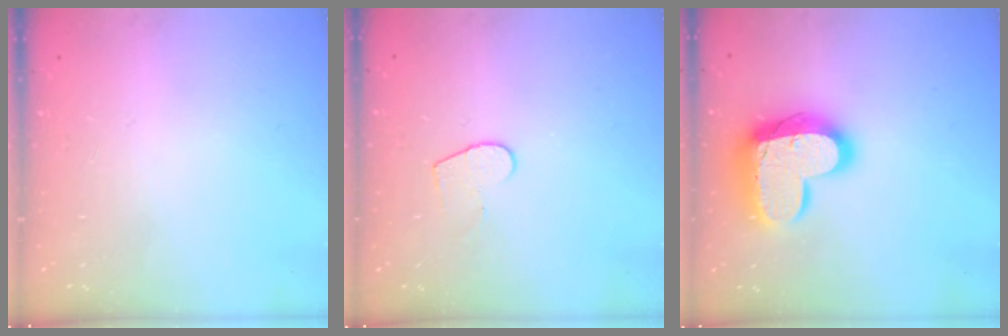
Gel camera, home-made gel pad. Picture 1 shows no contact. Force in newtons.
{"total": 5.8, "press": 5.8, "slide": 0.4}
{"total": 17.8, "press": 17.8, "slide": 1.3}